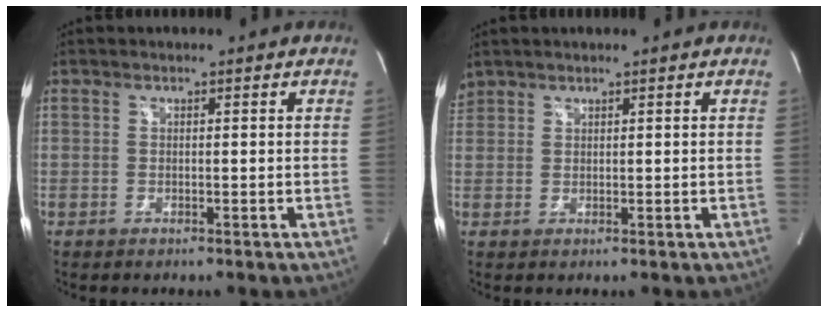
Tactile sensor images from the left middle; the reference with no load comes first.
{"total": 2.0, "force": [1.8, 0.9, 0.1], "torque": [-0.009, 0.017, 0.039]}